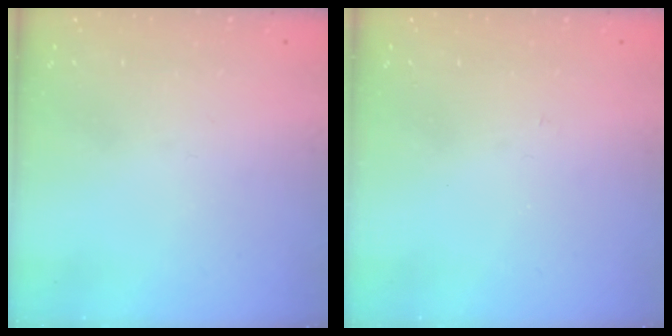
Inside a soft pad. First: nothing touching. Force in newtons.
{"total": 2.7, "press": 2.7, "slide": 0.3}